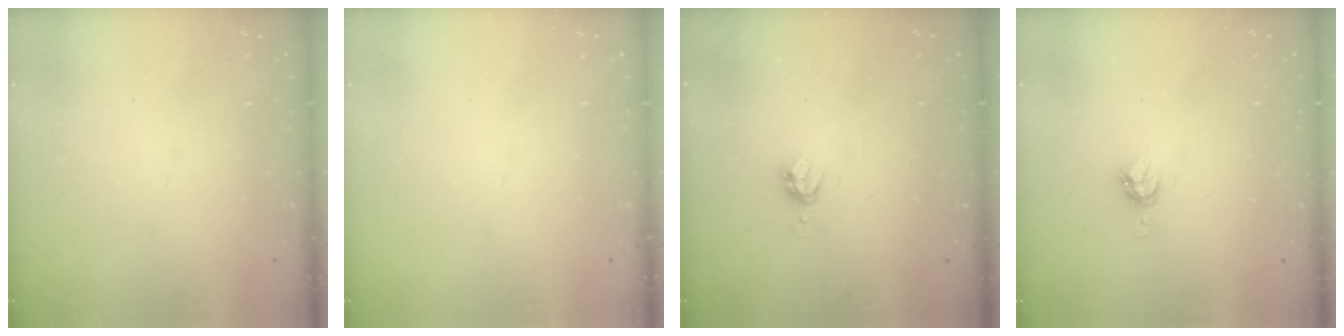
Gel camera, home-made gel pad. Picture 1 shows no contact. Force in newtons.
{"total": 0.0}
{"total": 4.0, "press": 3.9, "slide": 0.6}
{"total": 4.5, "press": 4.5, "slide": 0.0}